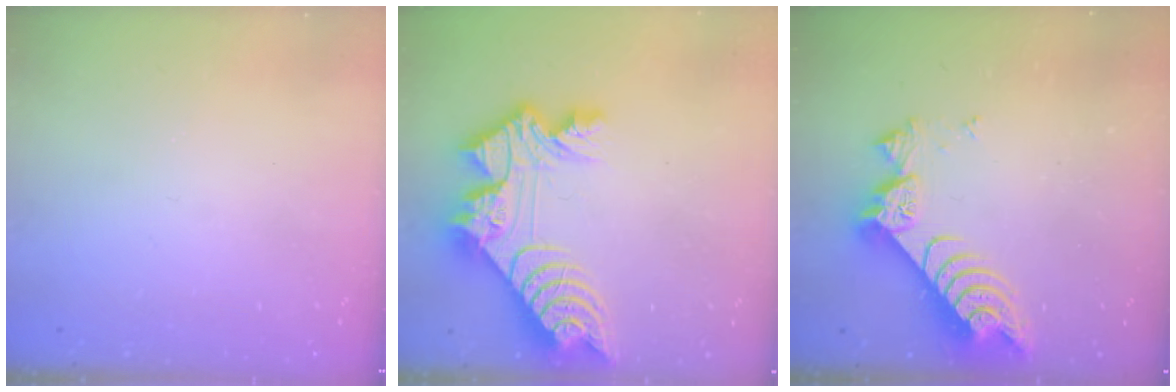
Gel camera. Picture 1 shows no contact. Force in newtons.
{"total": 14.9, "press": 14.8, "slide": 1.5}
{"total": 8.3, "press": 8.2, "slide": 1.0}